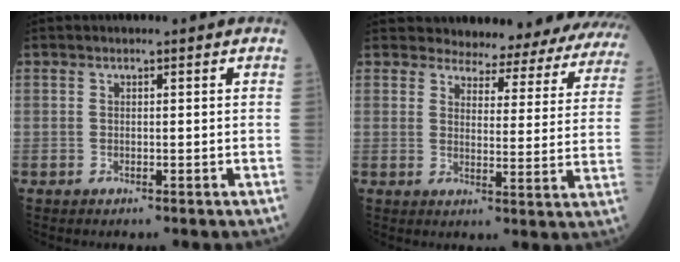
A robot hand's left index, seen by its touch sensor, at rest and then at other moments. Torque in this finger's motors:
{"motor_torque": [0.65, -0.64, 0.30, 0.08]}